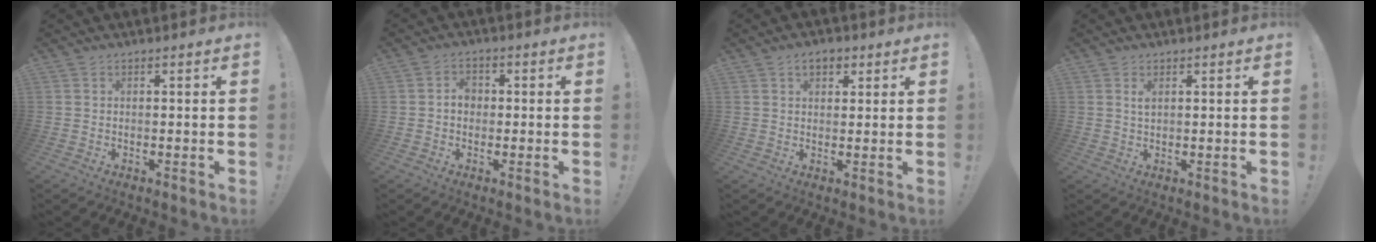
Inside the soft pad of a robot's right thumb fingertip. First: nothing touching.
{"total": 3.8, "force": [-0.4, 3.0, 2.4], "torque": [-0.034, 0.005, -0.009]}
{"total": 4.4, "force": [2.1, 2.8, 2.7], "torque": [-0.041, 0.003, 0.037]}
{"total": 1.6, "force": [0.7, 0.6, 1.3], "torque": [-0.019, -0.003, 0.011]}